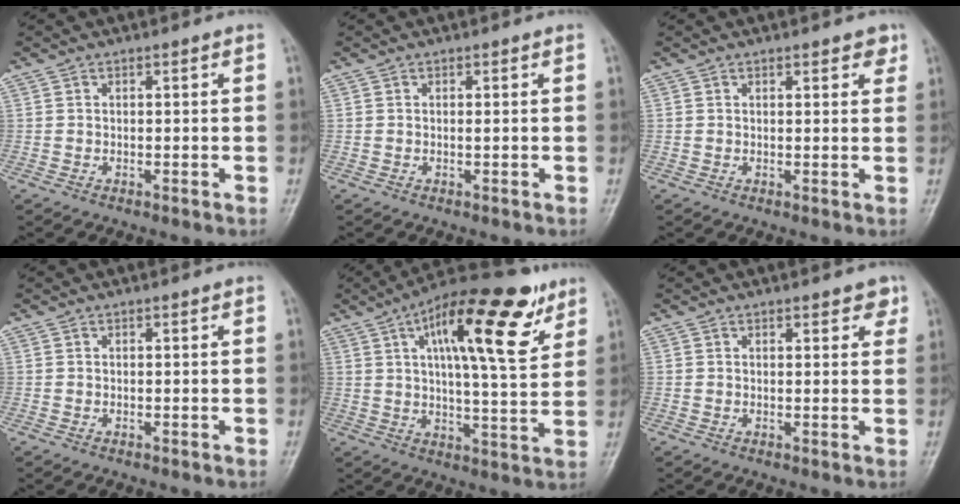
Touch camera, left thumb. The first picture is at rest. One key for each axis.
{"total": 0.0}
{"total": 2.8, "fx": 1.8, "fy": 1.2, "fz": 1.7, "tx": -0.008, "ty": -0.007, "tz": 0.019}
{"total": 0.0}
{"total": 19.7, "fx": 9.4, "fy": 6.3, "fz": 16.1, "tx": -0.220, "ty": -0.021, "tz": 0.140}
{"total": 3.1, "fx": 2.0, "fy": 1.5, "fz": 1.9, "tx": -0.004, "ty": -0.007, "tz": 0.022}